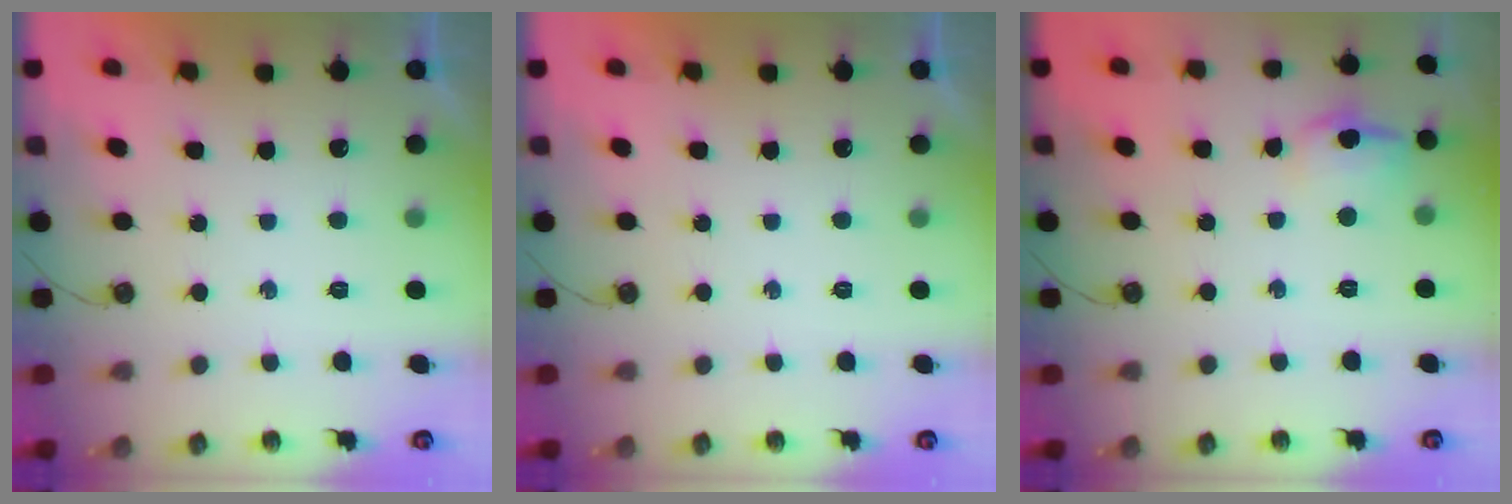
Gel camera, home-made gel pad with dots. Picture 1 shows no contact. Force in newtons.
{"total": 0.0}
{"total": 8.7, "press": 8.6, "slide": 1.4}